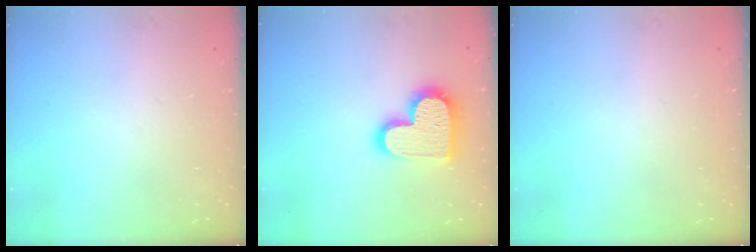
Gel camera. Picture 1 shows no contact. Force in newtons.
{"total": 17.1, "press": 17.1, "slide": 1.1}
{"total": 0.0}